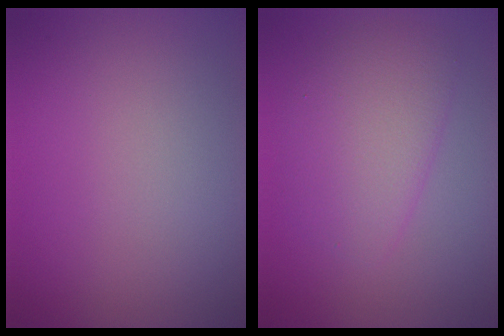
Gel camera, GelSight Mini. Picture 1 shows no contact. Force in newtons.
{"total": 4.4, "press": 4.4, "slide": 0.1}